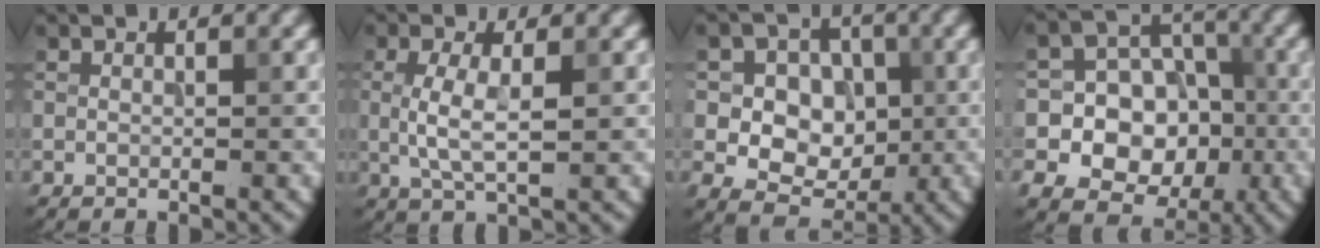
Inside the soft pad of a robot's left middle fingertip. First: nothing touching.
{"total": 3.3, "force": [0.1, 1.0, 3.2], "torque": [-0.072, -0.002, 0.002]}
{"total": 7.2, "force": [0.7, 6.0, 3.9], "torque": [-0.052, 0.017, -0.006]}
{"total": 13.3, "force": [-2.6, 12.4, 4.1], "torque": [-0.107, 0.016, -0.053]}